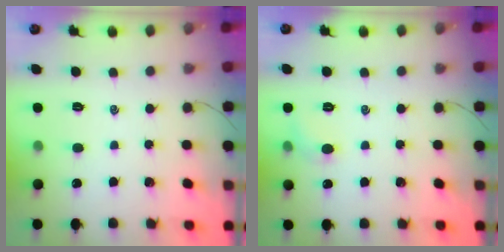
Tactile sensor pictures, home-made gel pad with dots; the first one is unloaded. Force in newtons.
{"total": 5.6, "press": 5.4, "slide": 1.8}